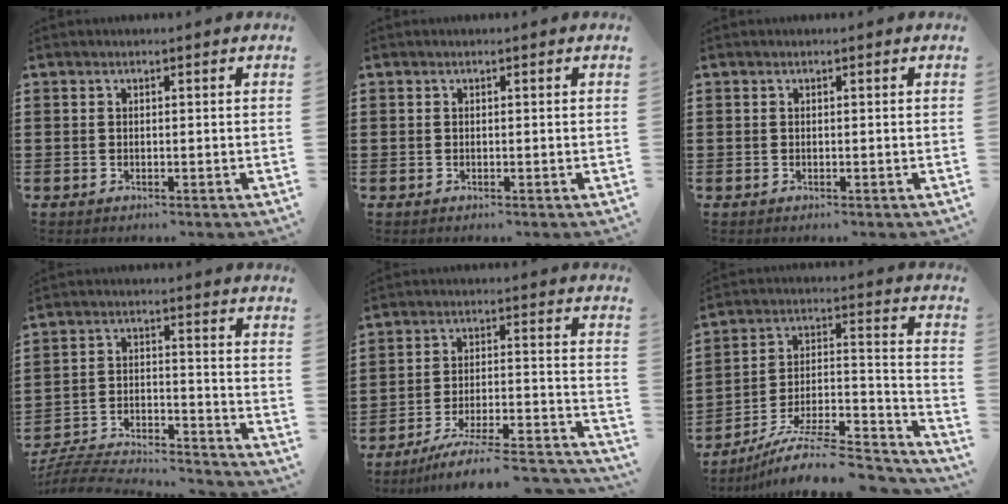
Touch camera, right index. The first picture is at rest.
{"total": 0.0}
{"total": 0.0}
{"total": 5.5, "force": [-5.4, 0.6, 1.1], "torque": [-0.028, -0.002, -0.112]}
{"total": 6.5, "force": [-5.5, 0.6, 3.5], "torque": [-0.056, -0.007, -0.106]}
{"total": 10.1, "force": [-8.5, 1.8, 5.1], "torque": [-0.074, 0.019, -0.163]}